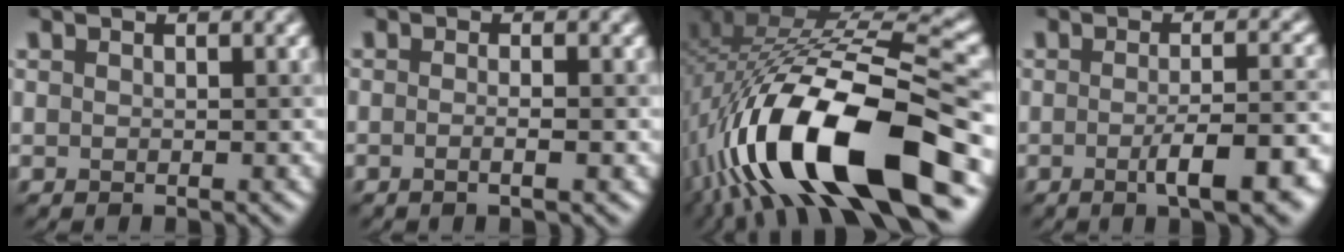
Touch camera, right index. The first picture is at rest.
{"total": 2.6, "force": [0.0, 1.2, 2.3], "torque": [-0.001, -0.004, -0.019]}
{"total": 17.4, "force": [-6.2, 6.5, 14.8], "torque": [-0.266, 0.003, -0.103]}
{"total": 6.8, "force": [-2.1, 1.8, 6.2], "torque": [-0.085, -0.004, -0.029]}